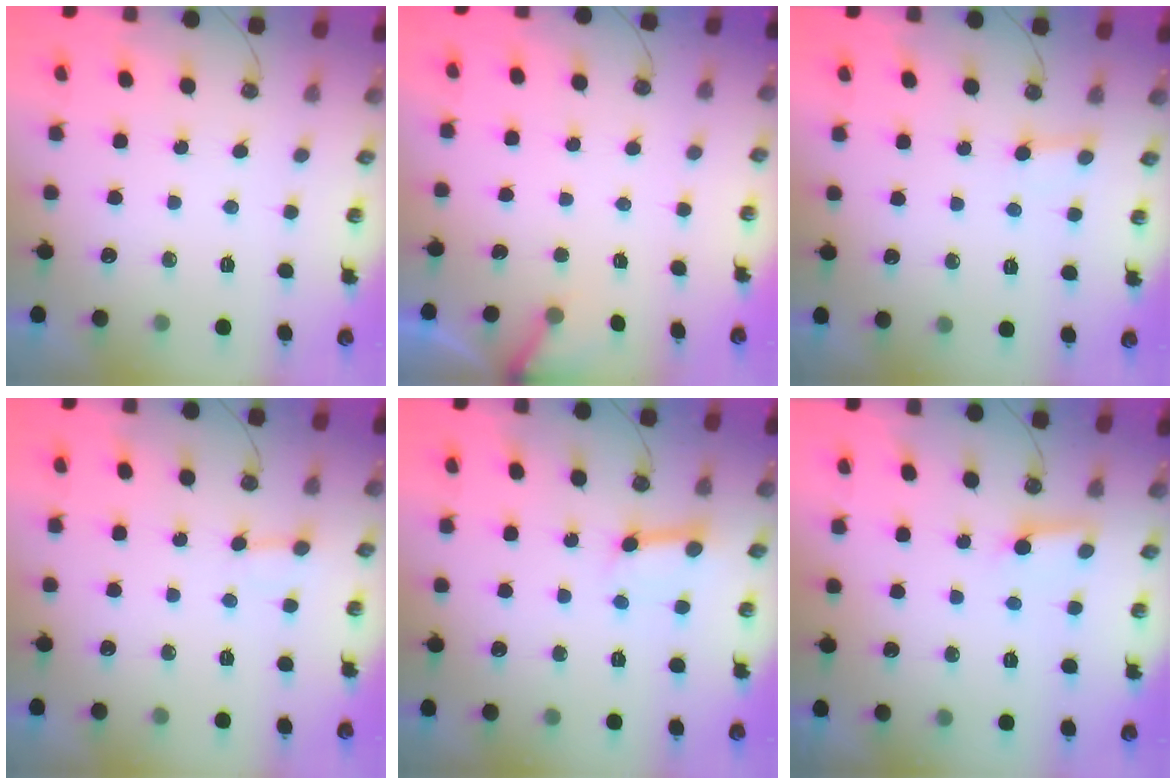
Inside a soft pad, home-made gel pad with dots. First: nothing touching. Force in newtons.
{"total": 2.7, "press": 2.7, "slide": 0.2}
{"total": 2.2, "press": 2.2, "slide": 0.2}
{"total": 3.8, "press": 3.8, "slide": 0.3}
{"total": 5.1, "press": 5.0, "slide": 0.7}
{"total": 2.9, "press": 2.9, "slide": 0.2}